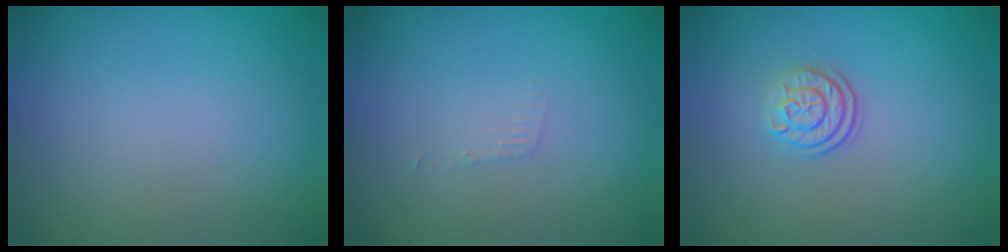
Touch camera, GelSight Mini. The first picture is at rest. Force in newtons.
{"total": 0.7, "press": 0.7, "slide": 0.1}
{"total": 2.4, "press": 1.8, "slide": 1.6}